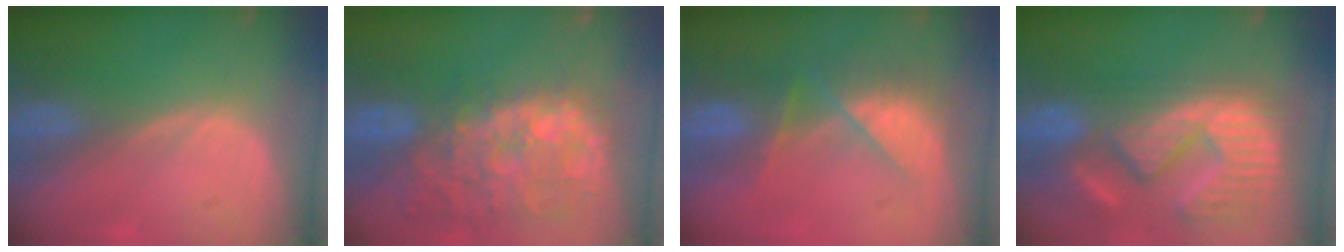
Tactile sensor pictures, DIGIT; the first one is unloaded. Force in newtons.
{"total": 14.1, "press": 11.6, "slide": 8.1}
{"total": 7.3, "press": 6.9, "slide": 2.4}
{"total": 14.6, "press": 12.4, "slide": 7.8}